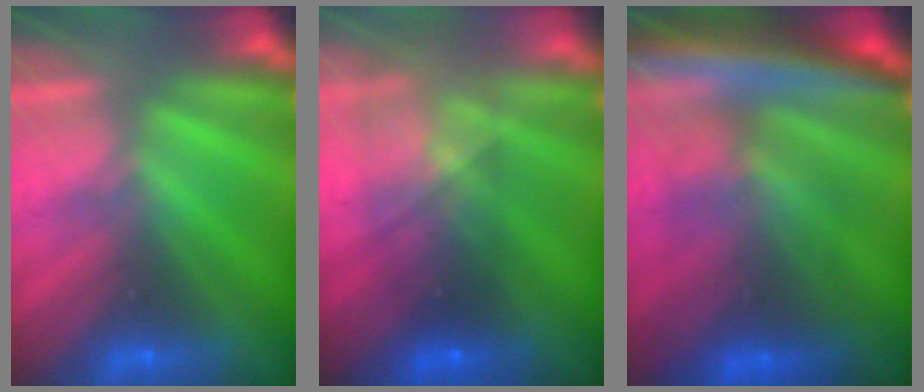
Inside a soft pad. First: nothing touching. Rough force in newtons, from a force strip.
{"total": 7.4}
{"total": 7.6}